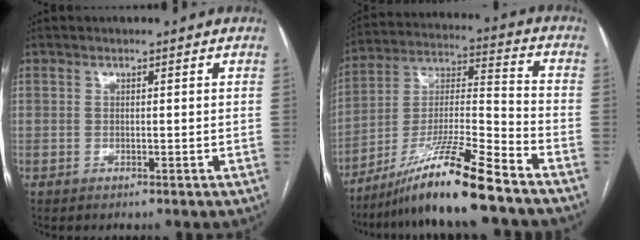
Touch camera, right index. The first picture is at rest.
{"total": 14.9, "force": [-11.4, -0.7, 9.7], "torque": [-0.180, -0.009, -0.203]}